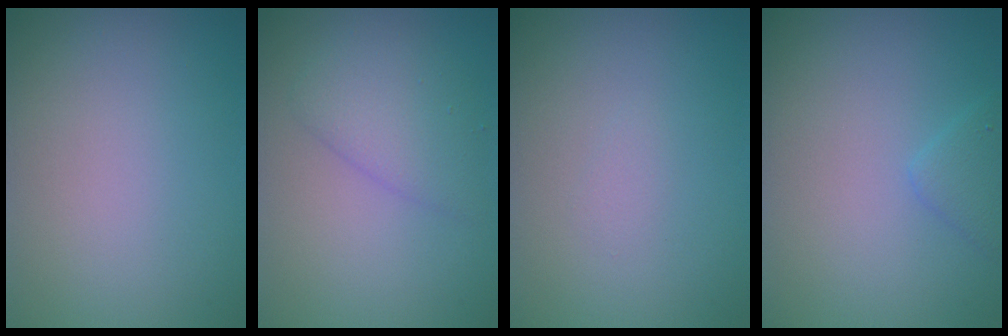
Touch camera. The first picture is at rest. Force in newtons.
{"total": 3.1, "press": 3.1, "slide": 0.2}
{"total": 0.5, "press": 0.5, "slide": 0.1}
{"total": 1.5, "press": 1.5, "slide": 0.1}